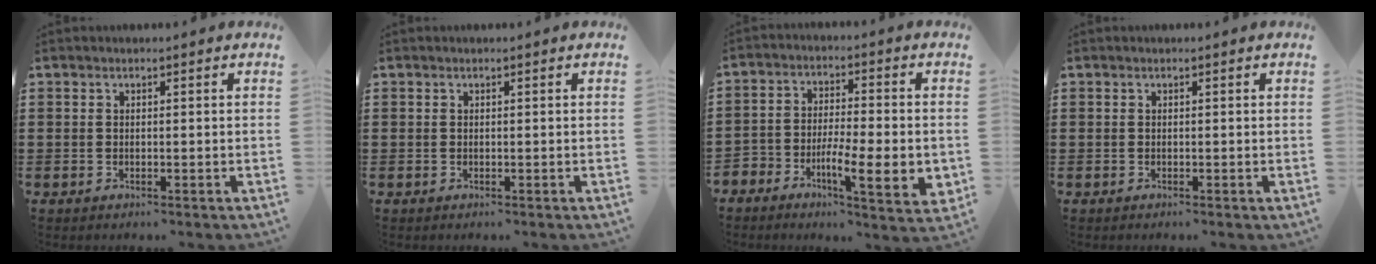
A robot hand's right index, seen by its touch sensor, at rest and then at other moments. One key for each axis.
{"total": 0.0}
{"total": 7.9, "fx": -3.3, "fy": 2.4, "fz": 6.8, "tx": -0.112, "ty": -0.004, "tz": -0.057}
{"total": 0.0}